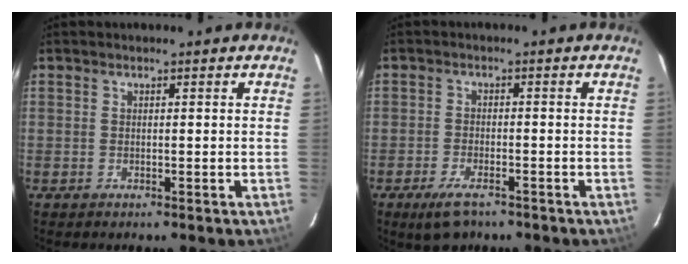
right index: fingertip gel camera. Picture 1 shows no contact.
{"total": 5.3, "force": [-3.7, 2.0, 3.2], "torque": [-0.076, -0.010, -0.066]}